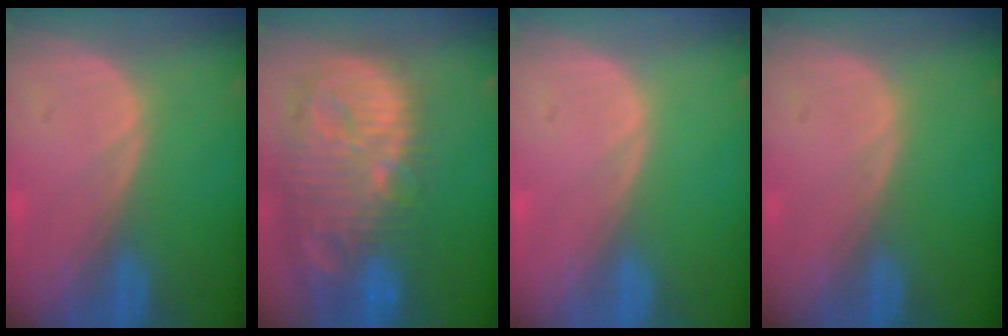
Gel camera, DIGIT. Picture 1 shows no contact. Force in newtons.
{"total": 14.4, "press": 12.5, "slide": 7.0}
{"total": 0.0}
{"total": 0.0}